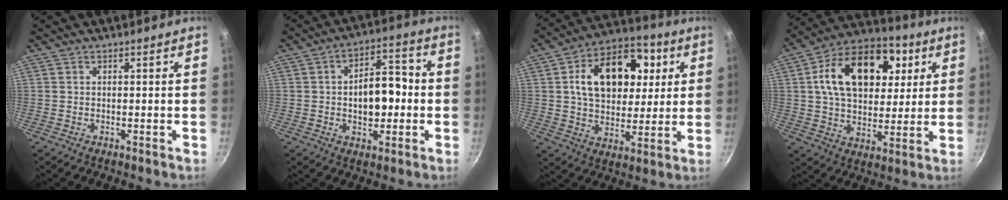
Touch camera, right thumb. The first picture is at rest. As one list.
[{"total": 11.2, "force": [-0.5, 6.4, 9.1], "torque": [-0.110, 0.027, -0.011]}, {"total": 19.3, "force": [4.8, 12.7, 13.8], "torque": [-0.183, 0.008, 0.075]}, {"total": 21.1, "force": [5.8, 13.7, 15.1], "torque": [-0.221, 0.008, 0.089]}]